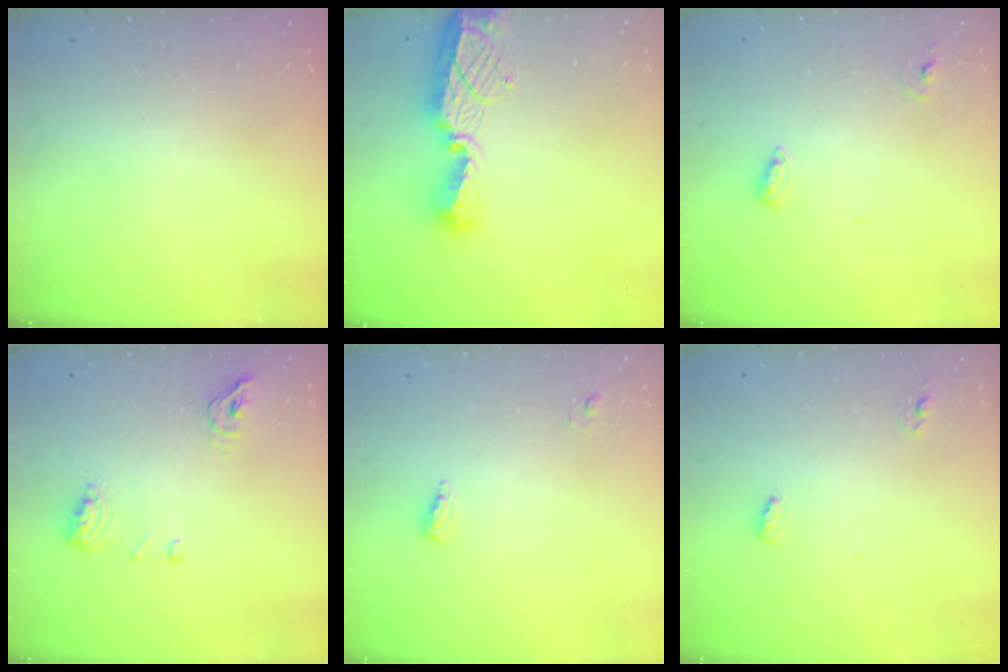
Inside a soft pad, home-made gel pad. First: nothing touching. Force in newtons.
{"total": 13.5, "press": 13.5, "slide": 0.9}
{"total": 6.0, "press": 5.8, "slide": 1.5}
{"total": 8.2, "press": 8.1, "slide": 1.5}
{"total": 4.6, "press": 4.4, "slide": 1.1}
{"total": 4.2, "press": 4.0, "slide": 1.3}